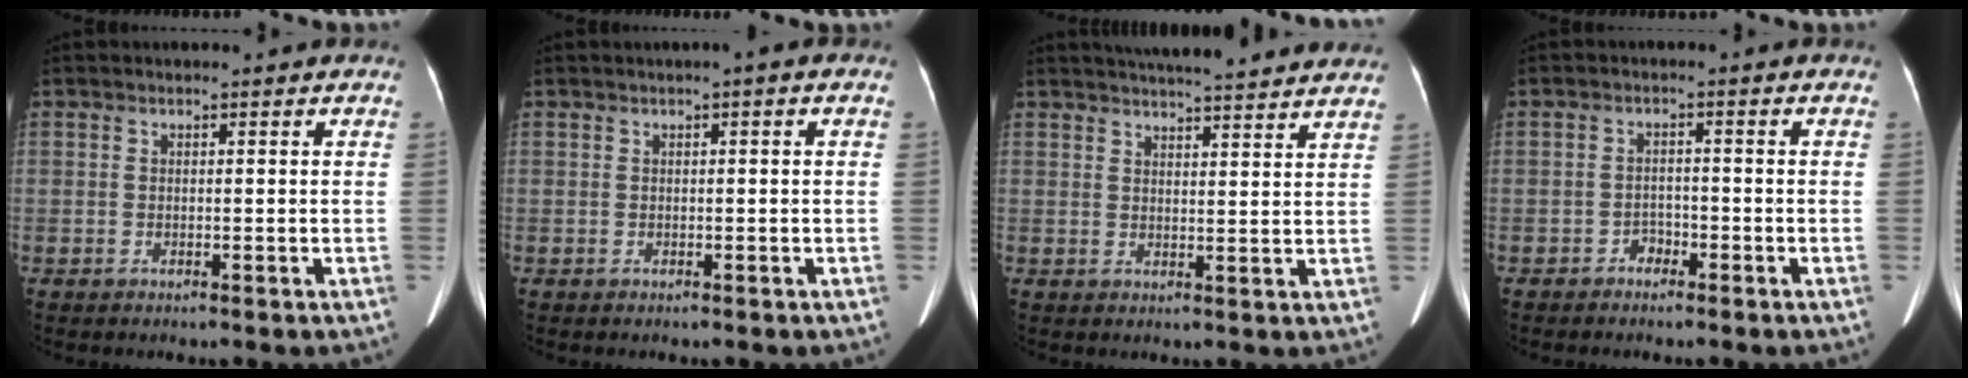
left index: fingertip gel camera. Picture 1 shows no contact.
{"total": 1.0, "force": [0.3, 0.2, 1.0], "torque": [-0.015, 0.007, 0.001]}
{"total": 15.7, "force": [14.3, 1.4, 6.4], "torque": [-0.092, 0.026, 0.180]}
{"total": 1.7, "force": [-1.3, 1.0, 0.4], "torque": [-0.005, 0.004, -0.022]}